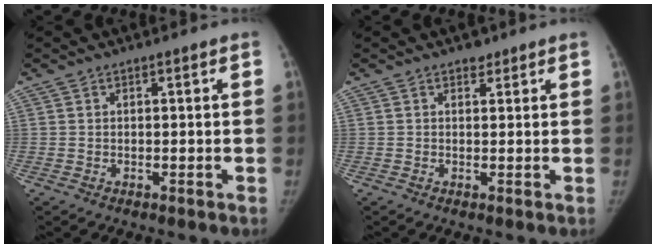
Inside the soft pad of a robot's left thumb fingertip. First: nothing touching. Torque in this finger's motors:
{"motor_torque": [0.29, -0.22, 0.54, -0.30, 0.07]}